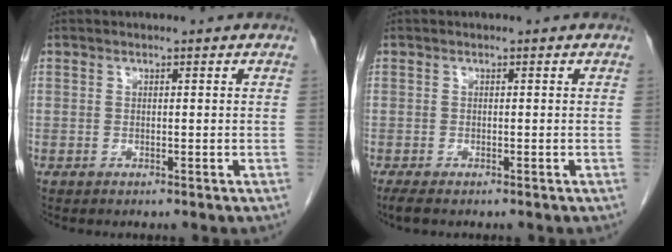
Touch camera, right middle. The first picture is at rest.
{"total": 1.9, "force": [-1.5, 0.4, 1.1], "torque": [-0.025, -0.008, -0.023]}